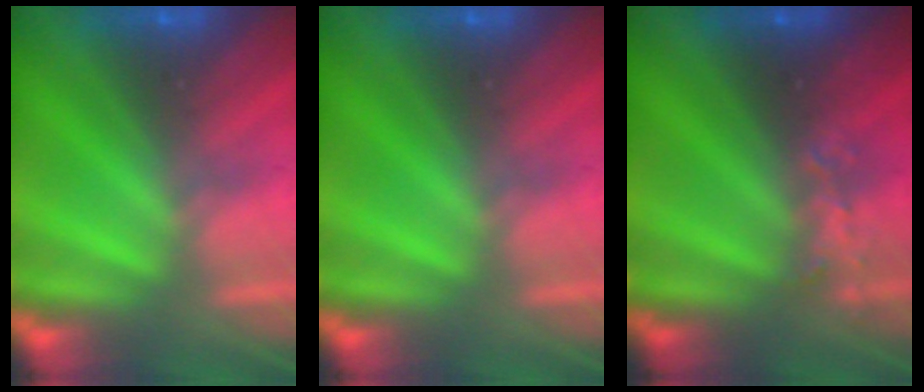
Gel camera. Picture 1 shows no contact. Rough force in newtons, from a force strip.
{"total": 0.0}
{"total": 2.7}